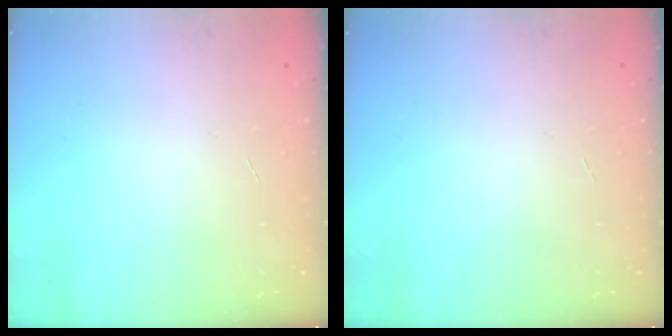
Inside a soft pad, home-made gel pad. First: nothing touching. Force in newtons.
{"total": 0.0}